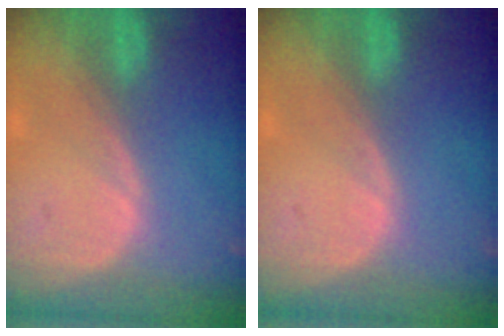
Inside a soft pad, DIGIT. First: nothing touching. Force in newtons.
{"total": 0.0}